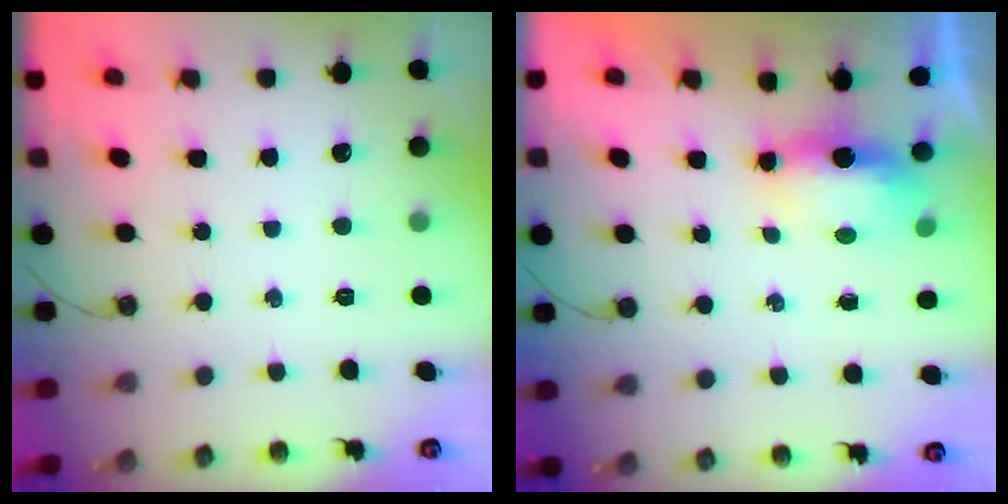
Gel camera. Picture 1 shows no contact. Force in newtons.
{"total": 5.9, "press": 5.8, "slide": 0.7}